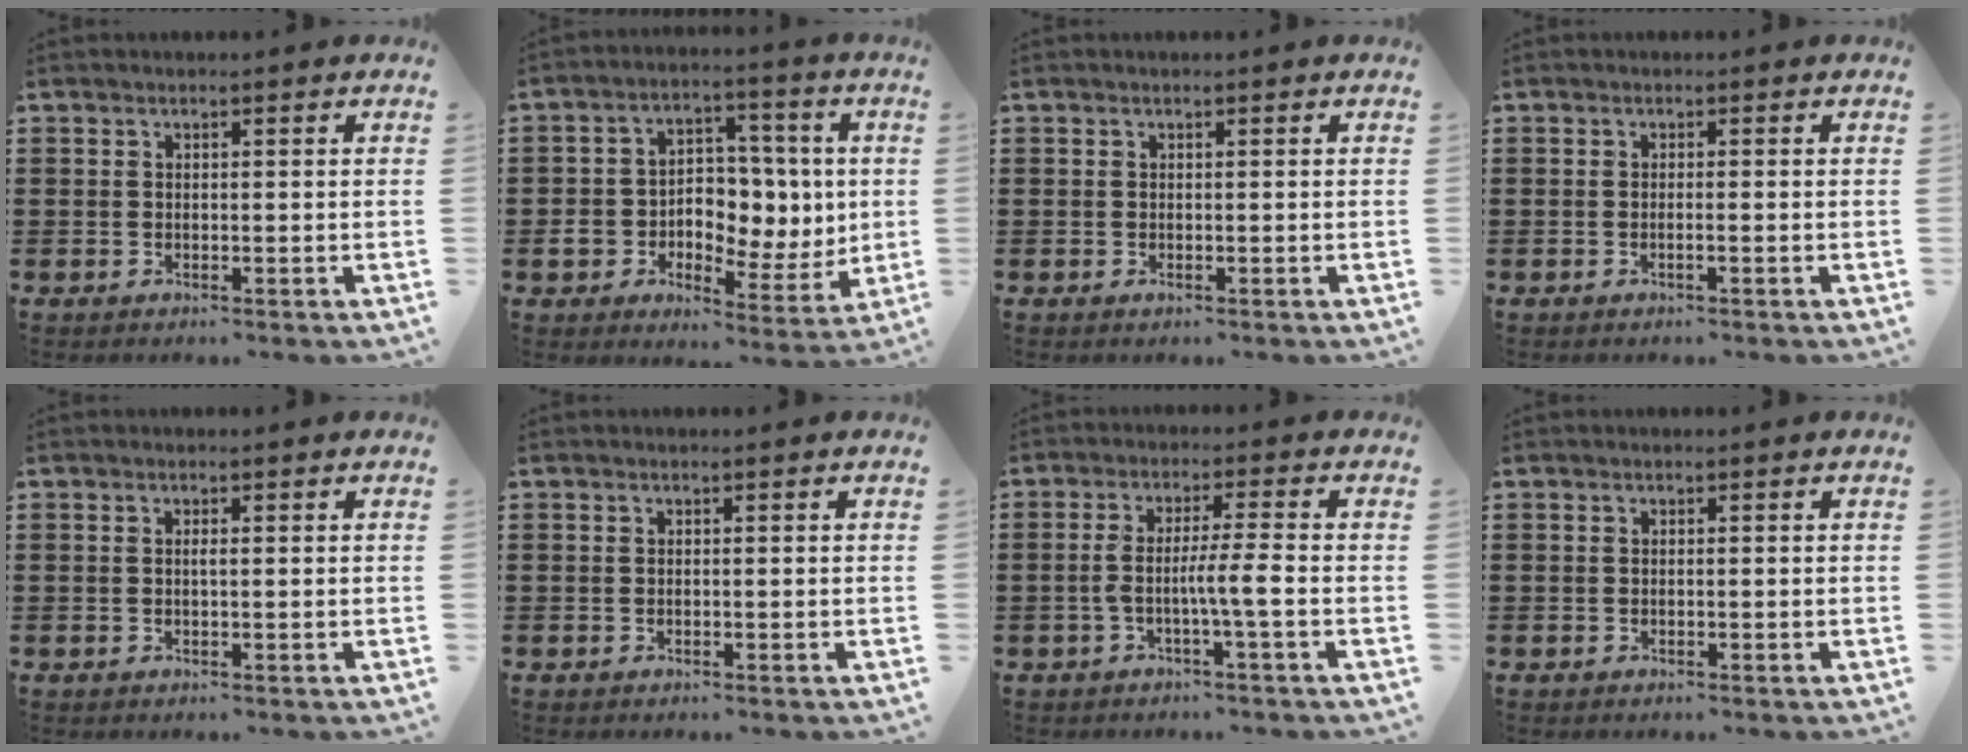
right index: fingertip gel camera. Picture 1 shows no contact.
{"total": 7.8, "force": [0.3, 6.8, 3.7], "torque": [-0.078, 0.006, 0.009]}
{"total": 0.0}
{"total": 0.9, "force": [-0.4, -0.1, 0.8], "torque": [-0.014, -0.005, -0.007]}
{"total": 0.6, "force": [-0.1, 0.0, 0.6], "torque": [-0.011, -0.004, -0.001]}
{"total": 0.0}
{"total": 5.6, "force": [-1.4, -0.2, 5.4], "torque": [-0.112, -0.007, -0.036]}
{"total": 0.0}